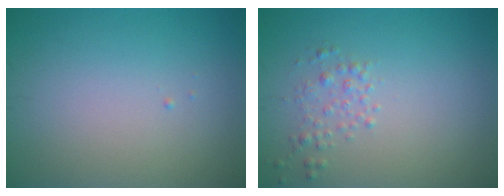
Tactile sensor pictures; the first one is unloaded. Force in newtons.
{"total": 1.4, "press": 1.4, "slide": 0.0}